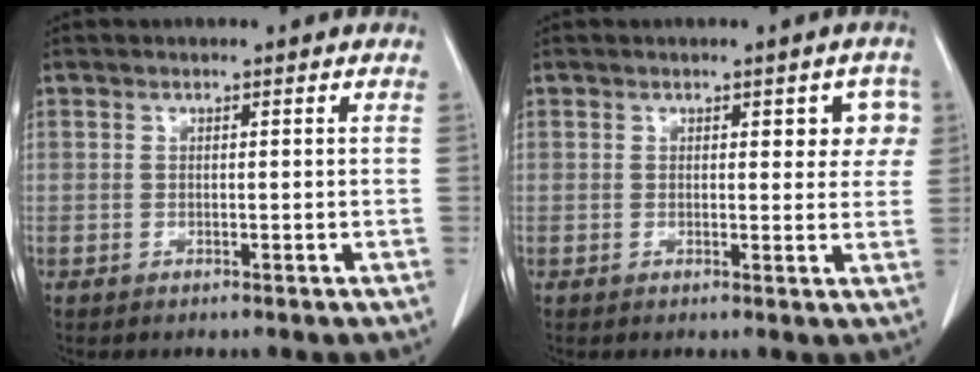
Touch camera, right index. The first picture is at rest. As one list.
[{"total": 4.0, "force": [1.5, 2.0, 3.2], "torque": [-0.020, 0.007, 0.014]}]